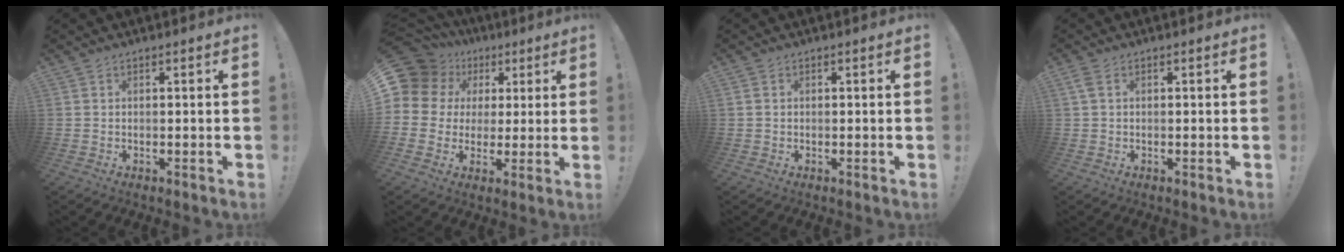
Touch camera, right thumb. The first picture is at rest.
{"total": 10.9, "force": [3.9, 9.5, 3.8], "torque": [-0.062, -0.024, 0.081]}
{"total": 0.6, "force": [0.2, 0.5, 0.2], "torque": [-0.009, 0.004, 0.005]}
{"total": 2.0, "force": [0.7, 0.9, 1.6], "torque": [-0.029, 0.001, 0.012]}